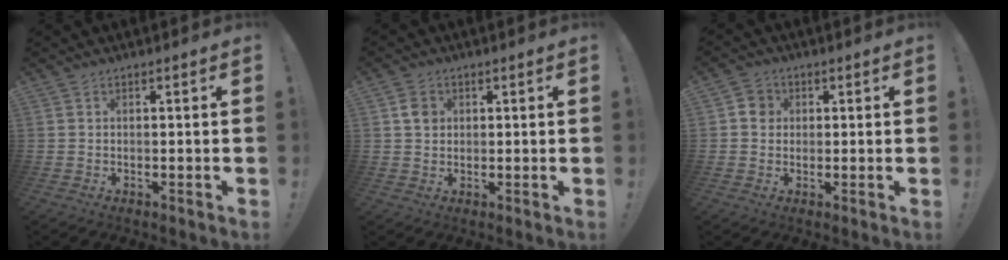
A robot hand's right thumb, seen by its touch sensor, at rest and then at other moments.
{"total": 4.2, "force": [1.2, 3.7, 1.6], "torque": [-0.008, -0.003, 0.021]}
{"total": 4.8, "force": [0.7, 4.5, 1.5], "torque": [-0.016, 0.007, 0.012]}